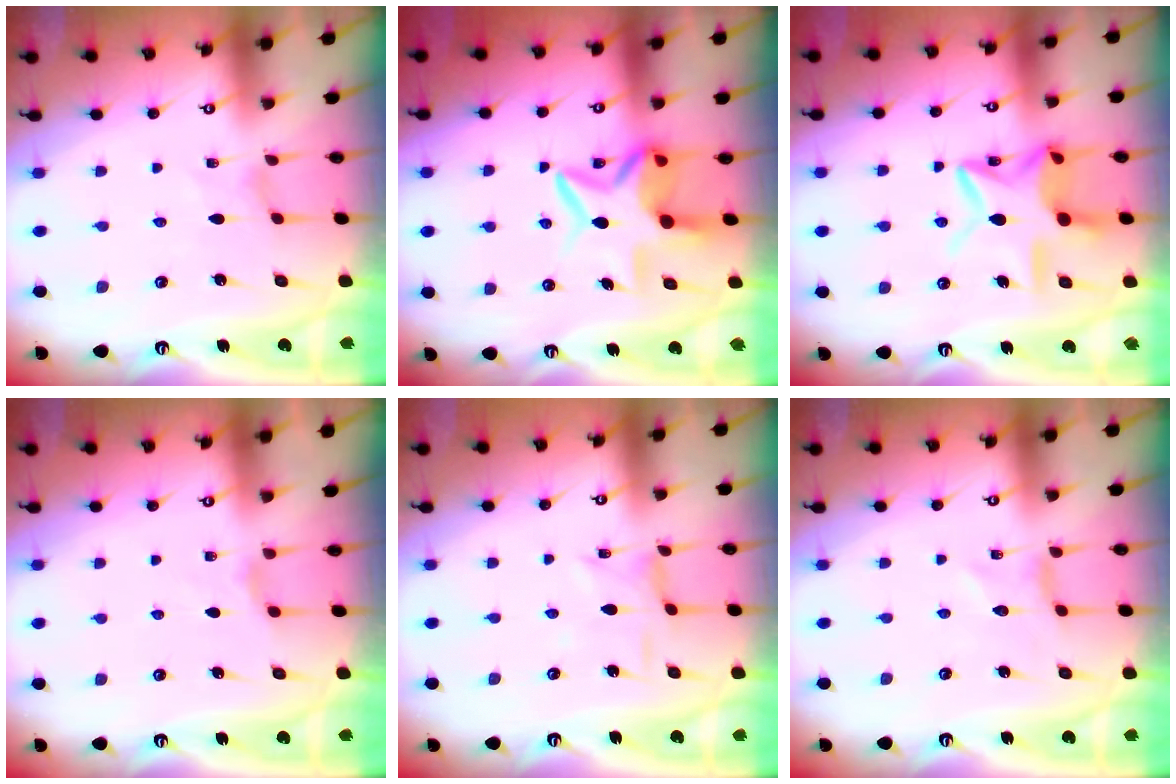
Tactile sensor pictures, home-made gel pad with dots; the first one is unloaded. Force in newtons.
{"total": 8.2, "press": 8.1, "slide": 0.9}
{"total": 15.2, "press": 15.2, "slide": 1.1}
{"total": 2.2, "press": 2.2, "slide": 0.4}
{"total": 1.7, "press": 1.6, "slide": 0.3}
{"total": 0.0}